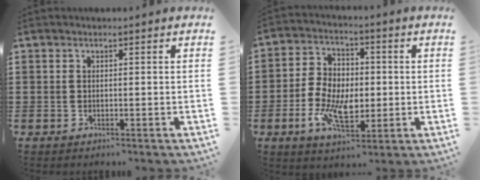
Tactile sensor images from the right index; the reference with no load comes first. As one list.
[{"total": 8.6, "force": [-1.8, 5.6, 6.3], "torque": [-0.142, 0.011, -0.037]}]